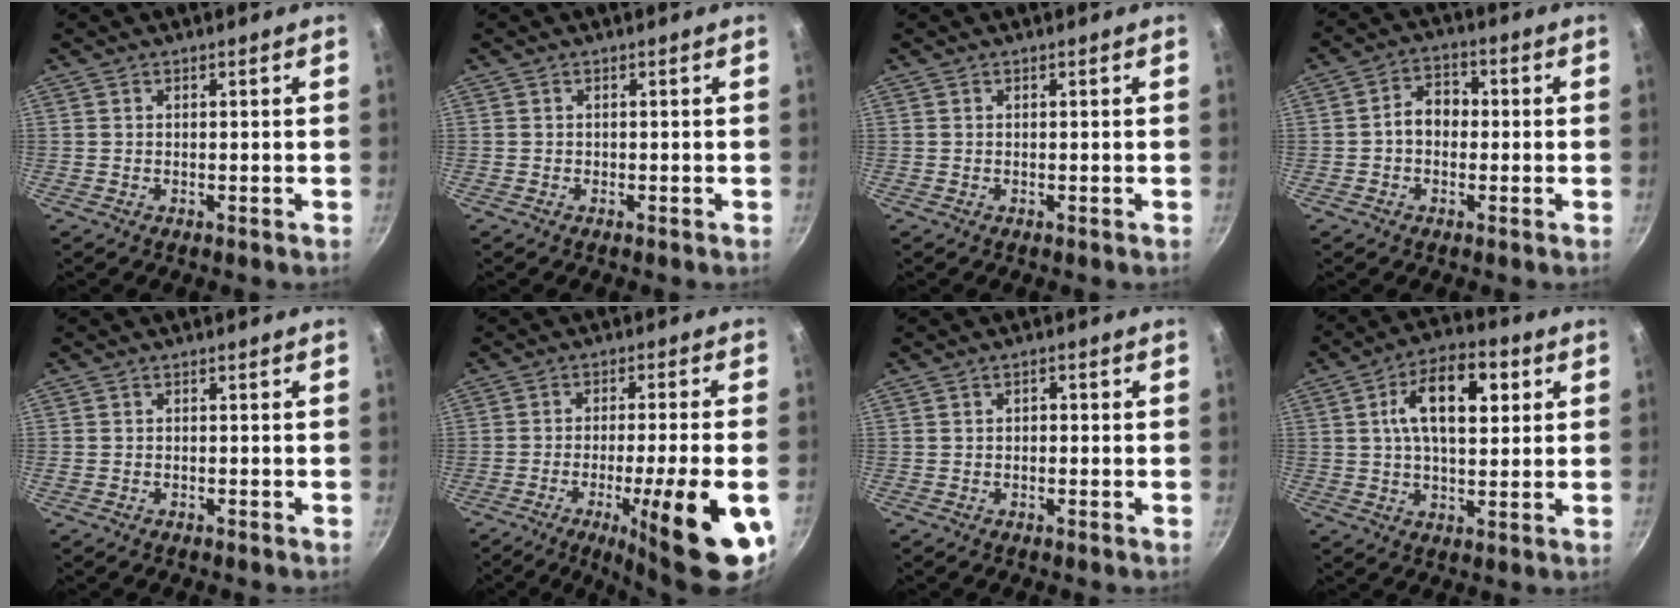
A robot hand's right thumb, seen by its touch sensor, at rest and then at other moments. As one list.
[{"total": 0.0}, {"total": 0.0}, {"total": 6.1, "force": [-0.4, 4.7, 3.8], "torque": [-0.032, 0.021, -0.017]}, {"total": 0.7, "force": [-0.5, 0.5, 0.2], "torque": [-0.010, 0.004, -0.007]}, {"total": 18.9, "force": [-7.2, 3.3, 17.2], "torque": [-0.226, 0.015, -0.100]}, {"total": 1.3, "force": [-0.1, 0.9, 0.9], "torque": [-0.013, 0.009, -0.003]}, {"total": 13.7, "force": [3.6, 7.3, 11.0], "torque": [-0.156, 0.005, 0.046]}]